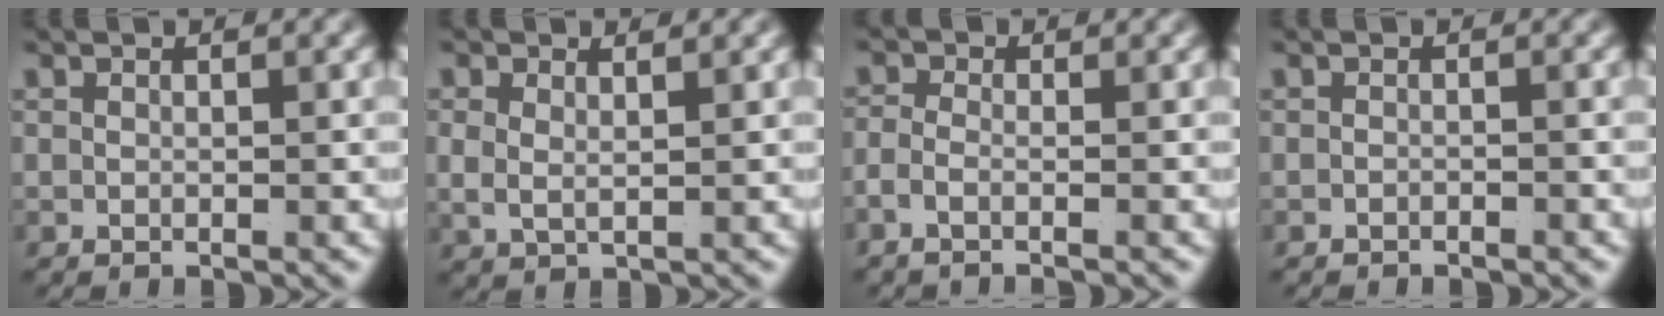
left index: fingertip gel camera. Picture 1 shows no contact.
{"total": 2.0, "force": [1.0, 1.1, 1.4], "torque": [-0.041, -0.017, 0.033]}
{"total": 2.2, "force": [-1.6, 0.6, 1.5], "torque": [-0.041, -0.011, -0.024]}
{"total": 0.9, "force": [-0.8, -0.4, 0.0], "torque": [-0.004, -0.007, -0.009]}